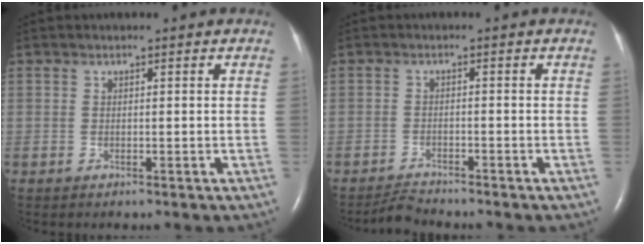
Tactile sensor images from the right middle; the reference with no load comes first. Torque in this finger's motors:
{"motor_torque": [0.01, -0.01, -0.01, -0.01]}